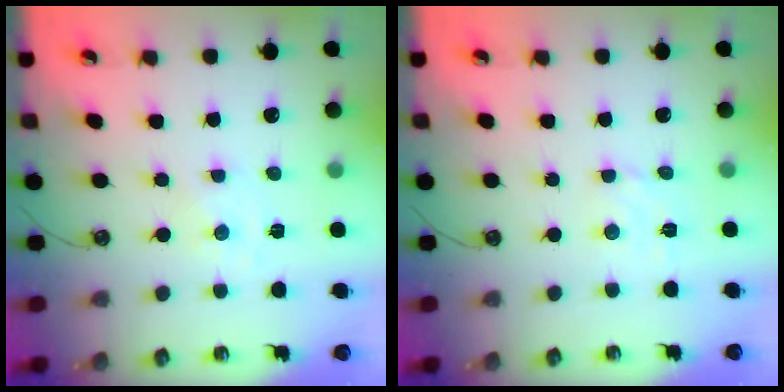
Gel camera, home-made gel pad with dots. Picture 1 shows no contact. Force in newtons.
{"total": 2.8, "press": 2.8, "slide": 0.4}